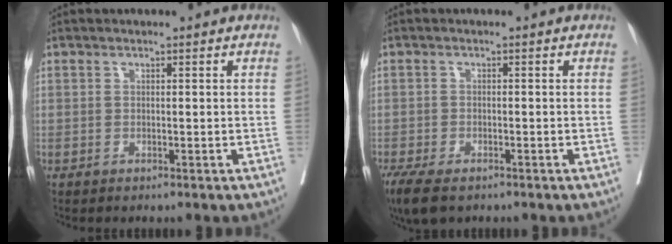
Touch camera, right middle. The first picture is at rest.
{"total": 6.6, "force": [-4.7, 2.6, 3.9], "torque": [-0.067, -0.013, -0.078]}